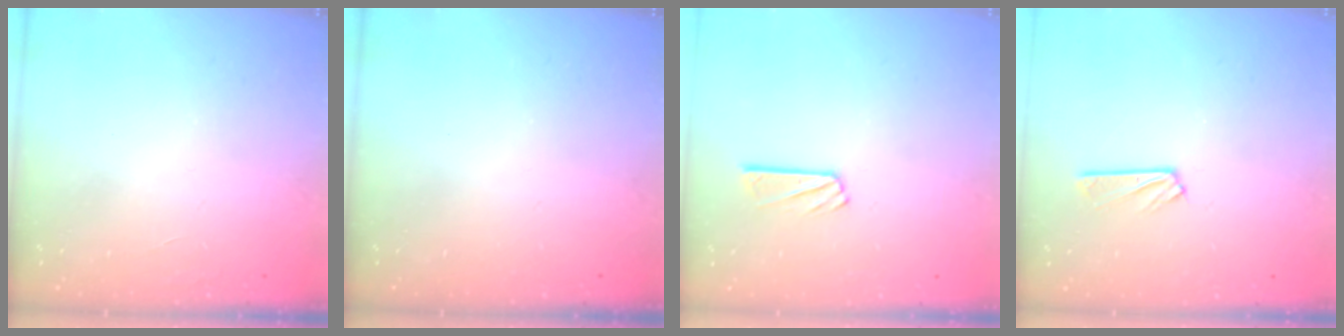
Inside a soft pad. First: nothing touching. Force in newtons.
{"total": 0.0}
{"total": 6.2, "press": 6.2, "slide": 0.4}
{"total": 2.6, "press": 2.5, "slide": 0.3}